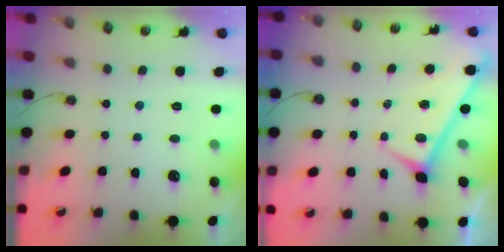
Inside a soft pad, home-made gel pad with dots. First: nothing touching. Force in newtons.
{"total": 0.0}